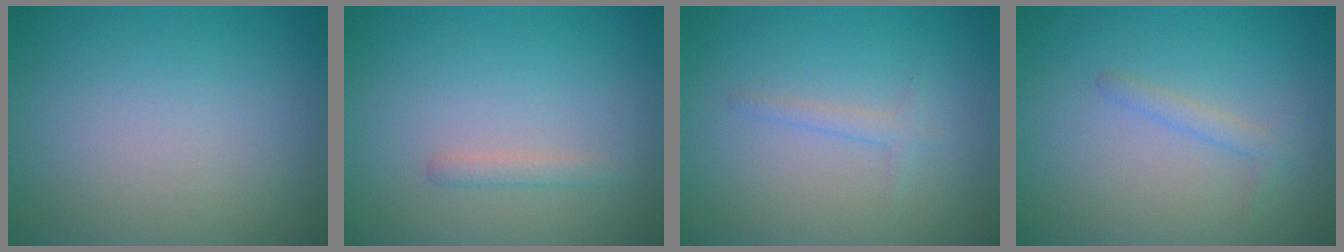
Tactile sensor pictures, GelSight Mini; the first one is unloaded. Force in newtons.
{"total": 1.2, "press": 1.2, "slide": 0.1}
{"total": 1.1, "press": 1.1, "slide": 0.1}
{"total": 1.3, "press": 1.3, "slide": 0.0}